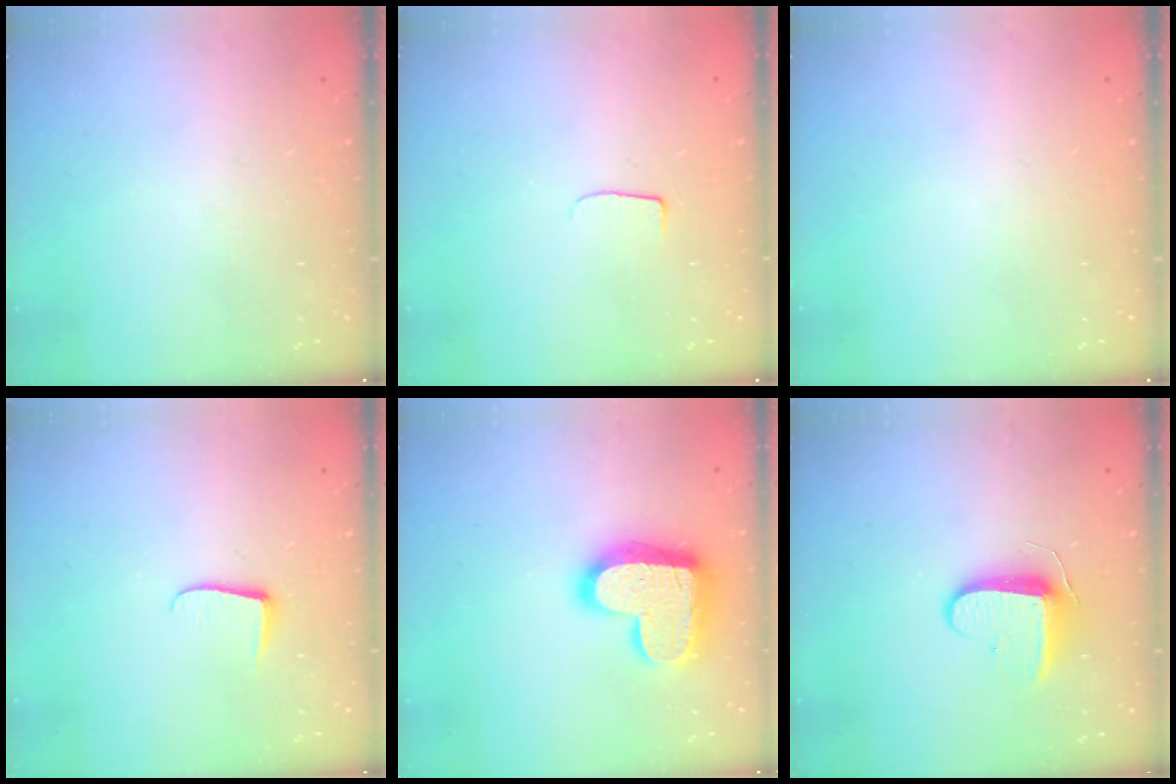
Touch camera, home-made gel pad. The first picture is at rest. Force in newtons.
{"total": 5.1, "press": 5.0, "slide": 0.6}
{"total": 0.0}
{"total": 6.0, "press": 5.9, "slide": 0.6}
{"total": 17.9, "press": 17.9, "slide": 1.4}
{"total": 8.9, "press": 8.8, "slide": 1.1}